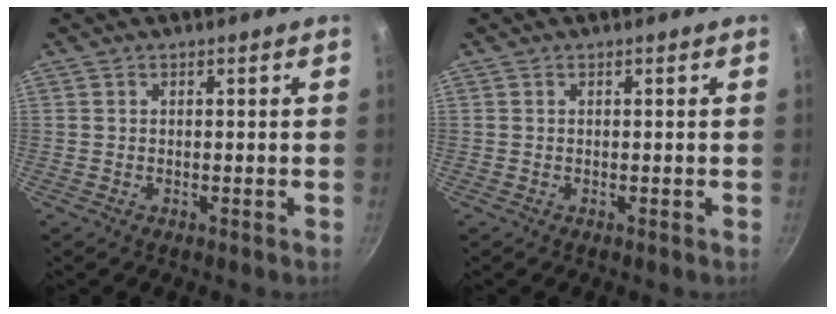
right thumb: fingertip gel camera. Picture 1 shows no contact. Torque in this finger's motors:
{"motor_torque": [-0.02, 0.03, 0.06, -0.06, 0.00]}